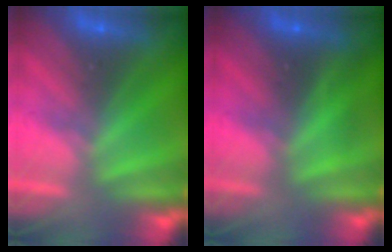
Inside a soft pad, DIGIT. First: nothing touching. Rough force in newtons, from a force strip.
{"total": 1.7}